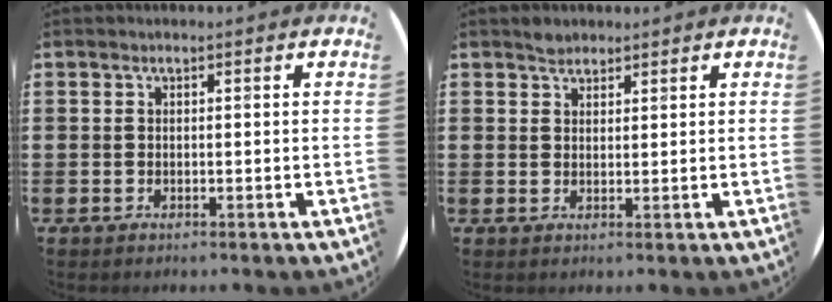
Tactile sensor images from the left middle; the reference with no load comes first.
{"total": 1.7, "force": [1.6, 0.6, 0.0], "torque": [0.005, -0.002, 0.029]}